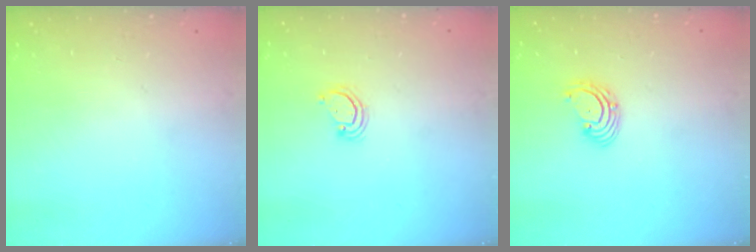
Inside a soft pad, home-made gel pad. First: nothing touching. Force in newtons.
{"total": 3.7, "press": 3.7, "slide": 0.3}
{"total": 2.9, "press": 2.9, "slide": 0.1}